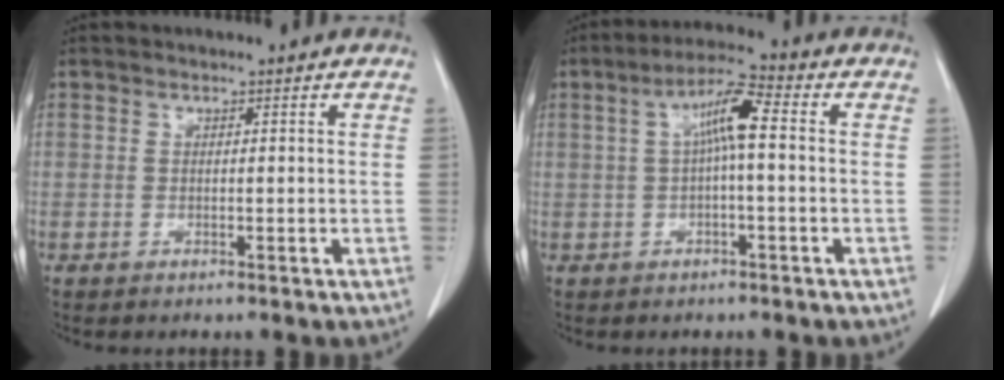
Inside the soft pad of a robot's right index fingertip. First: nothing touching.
{"total": 6.5, "force": [0.7, 0.8, 6.4], "torque": [-0.119, 0.021, 0.010]}